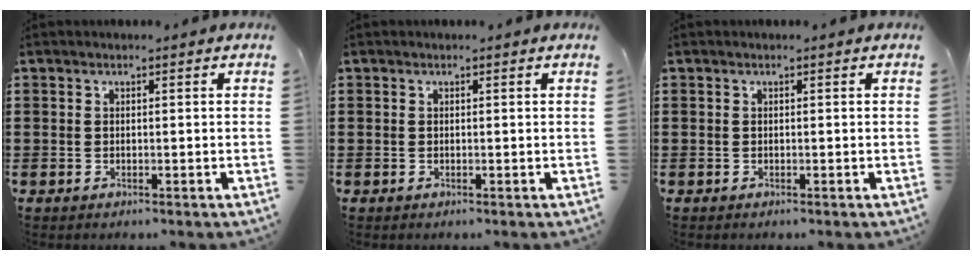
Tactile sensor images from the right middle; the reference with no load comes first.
{"total": 0.0}
{"total": 0.0}